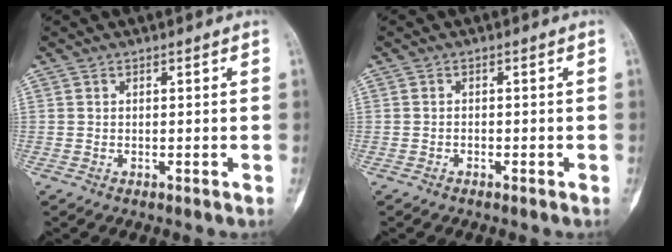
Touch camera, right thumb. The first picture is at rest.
{"total": 0.6, "force": [-0.5, 0.3, 0.2], "torque": [-0.006, 0.000, -0.010]}